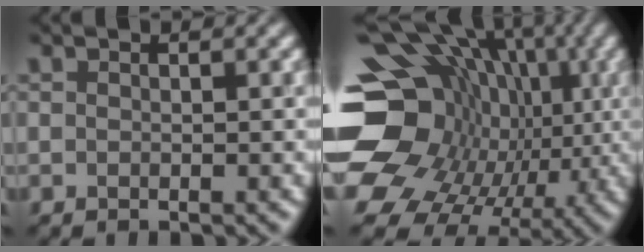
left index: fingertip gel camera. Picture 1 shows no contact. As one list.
[{"total": 19.5, "force": [-0.4, 16.2, 10.8], "torque": [-0.177, 0.011, -0.015]}]